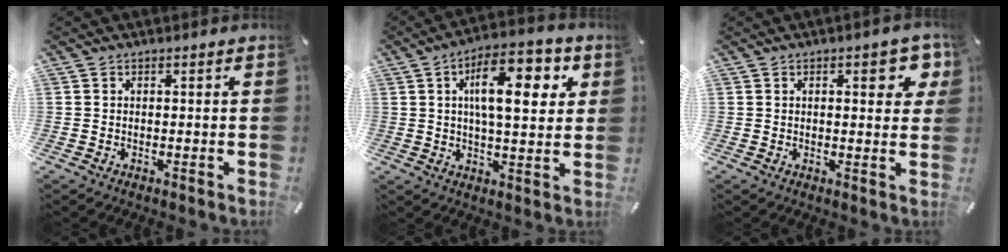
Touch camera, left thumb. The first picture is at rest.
{"total": 15.0, "force": [5.0, 6.0, 12.9], "torque": [-0.201, -0.002, 0.076]}
{"total": 6.7, "force": [2.6, 2.8, 5.5], "torque": [-0.061, -0.010, 0.035]}